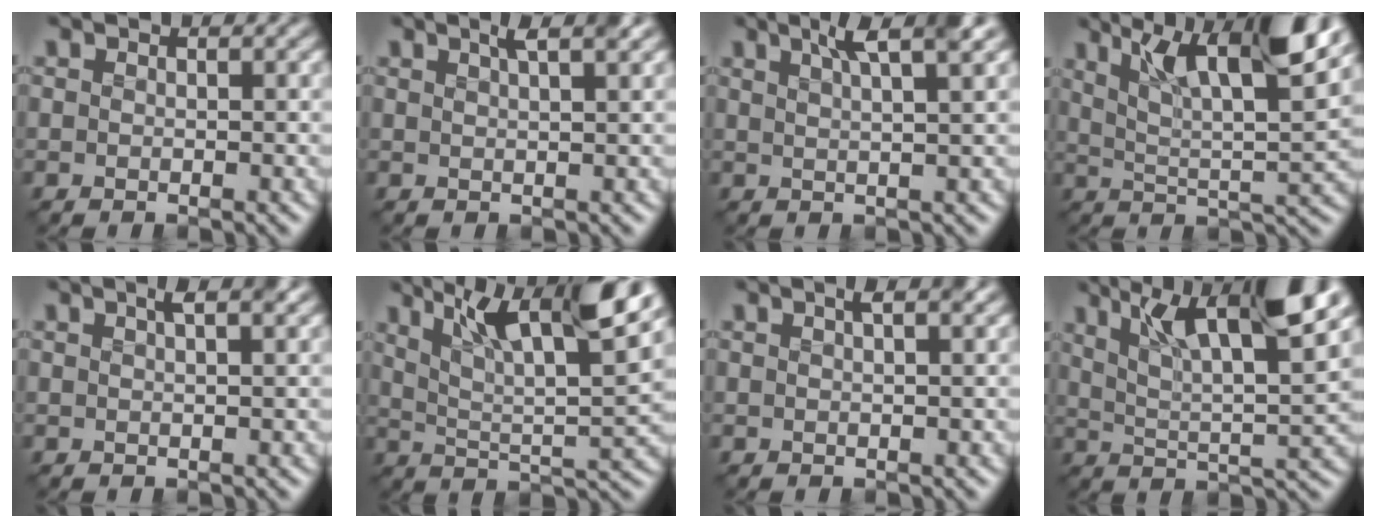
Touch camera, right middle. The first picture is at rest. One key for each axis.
{"total": 3.3, "fx": 2.0, "fy": 1.0, "fz": 2.5, "tx": -0.014, "ty": 0.013, "tz": 0.010}
{"total": 5.1, "fx": 3.2, "fy": 1.0, "fz": 3.8, "tx": -0.044, "ty": 0.020, "tz": 0.039}
{"total": 10.4, "fx": 5.5, "fy": 2.8, "fz": 8.4, "tx": -0.140, "ty": 0.004, "tz": 0.089}
{"total": 2.4, "fx": 1.4, "fy": 0.7, "fz": 1.9, "tx": -0.012, "ty": 0.006, "tz": 0.012}
{"total": 11.8, "fx": 6.5, "fy": 3.6, "fz": 9.2, "tx": -0.156, "ty": 0.009, "tz": 0.102}
{"total": 2.0, "fx": 1.1, "fy": 0.5, "fz": 1.5, "tx": -0.012, "ty": 0.005, "tz": 0.011}
{"total": 11.5, "fx": 6.0, "fy": 3.1, "fz": 9.2, "tx": -0.152, "ty": 0.010, "tz": 0.097}